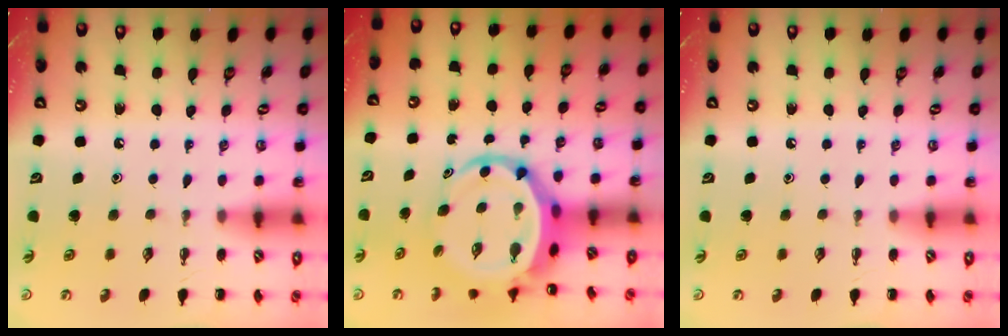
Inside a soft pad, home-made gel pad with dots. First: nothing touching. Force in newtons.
{"total": 8.6, "press": 8.1, "slide": 2.9}
{"total": 0.0}